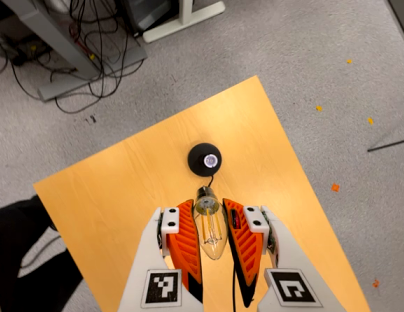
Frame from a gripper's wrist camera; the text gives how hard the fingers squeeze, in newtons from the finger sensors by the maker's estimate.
{"total": 20.8, "left": 23.2, "right": 18.5}